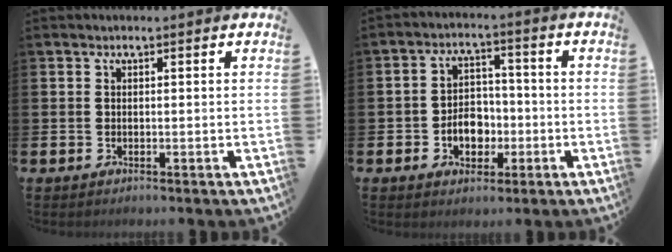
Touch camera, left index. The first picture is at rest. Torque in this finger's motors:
{"motor_torque": [0.27, 0.22, 0.15, 0.04]}